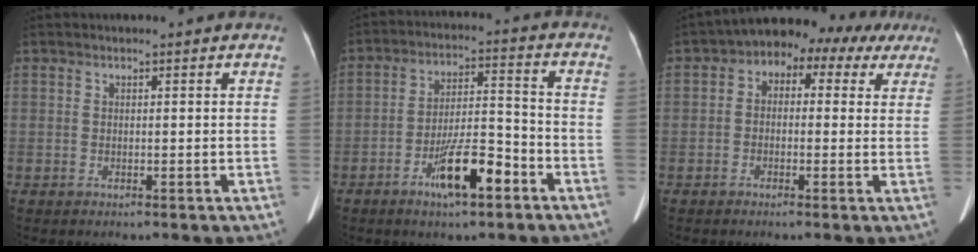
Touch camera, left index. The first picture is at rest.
{"total": 9.6, "force": [-5.3, 2.1, 7.7], "torque": [-0.141, 0.004, -0.090]}
{"total": 9.6, "force": [4.6, 5.8, 6.2], "torque": [-0.075, 0.054, 0.053]}